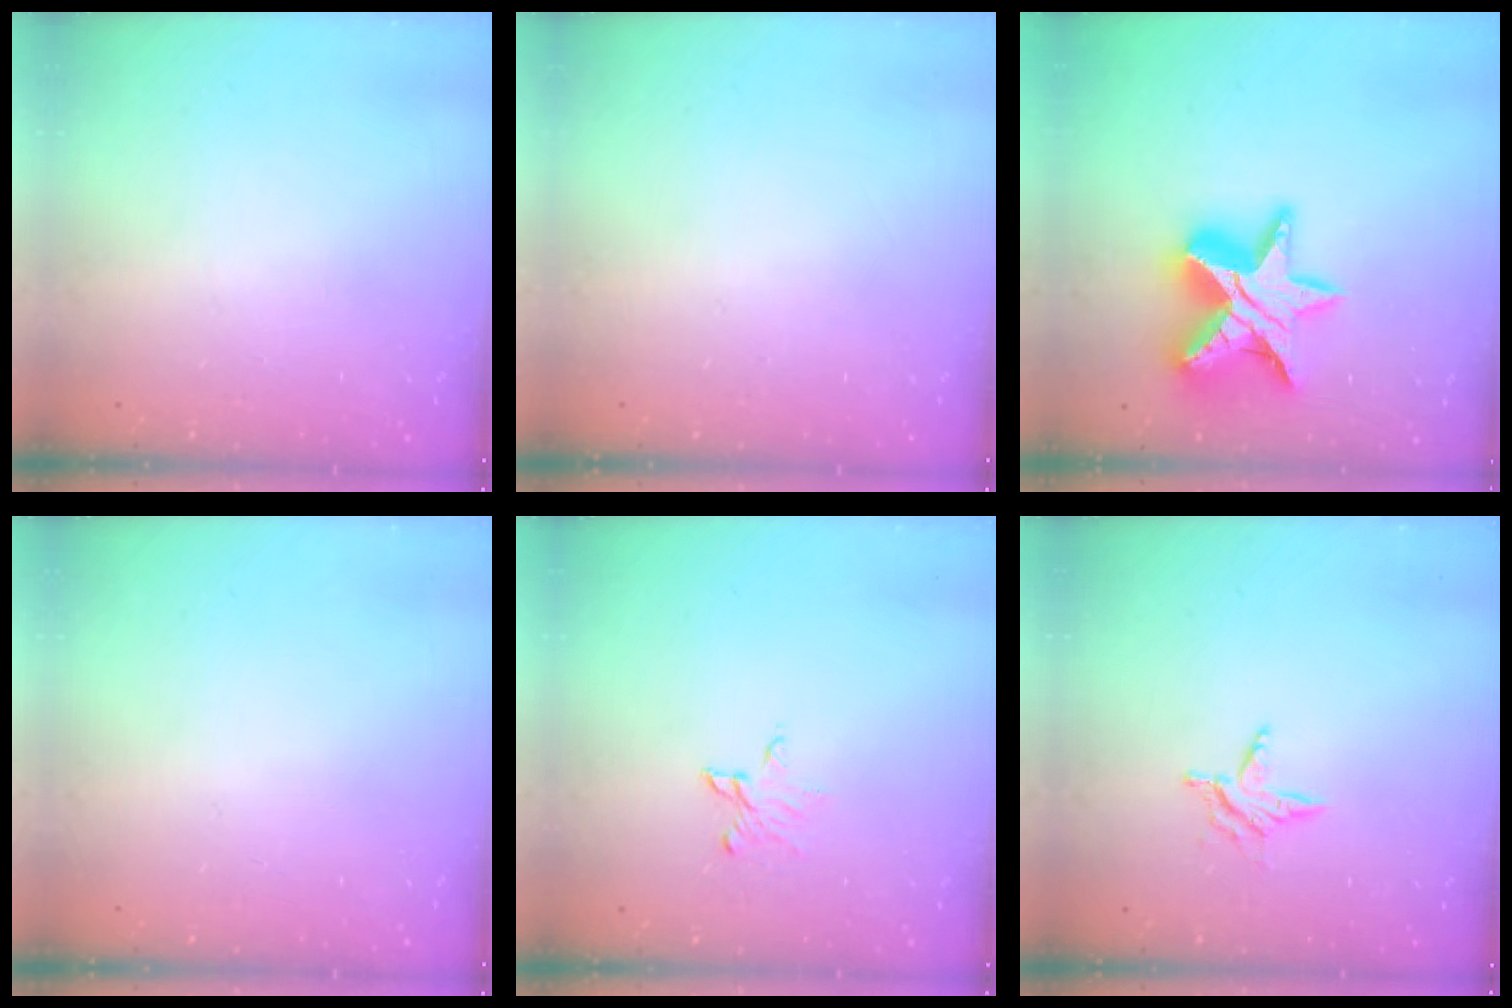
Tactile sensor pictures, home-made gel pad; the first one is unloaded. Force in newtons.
{"total": 0.0}
{"total": 17.1, "press": 17.1, "slide": 1.1}
{"total": 0.0}
{"total": 4.9, "press": 4.9, "slide": 0.5}
{"total": 4.4, "press": 4.4, "slide": 0.5}